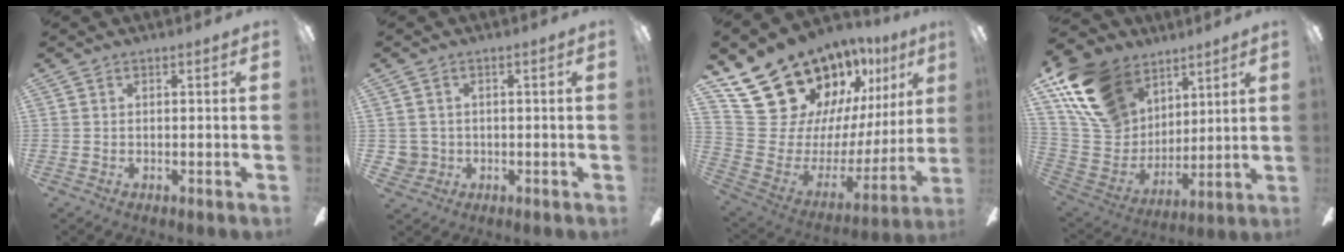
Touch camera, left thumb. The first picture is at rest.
{"total": 3.3, "force": [0.2, 3.3, 0.3], "torque": [-0.013, 0.010, 0.005]}
{"total": 22.6, "force": [18.1, 11.6, 7.0], "torque": [-0.121, -0.132, 0.356]}
{"total": 19.6, "force": [11.5, 13.3, 8.6], "torque": [-0.206, -0.043, 0.222]}